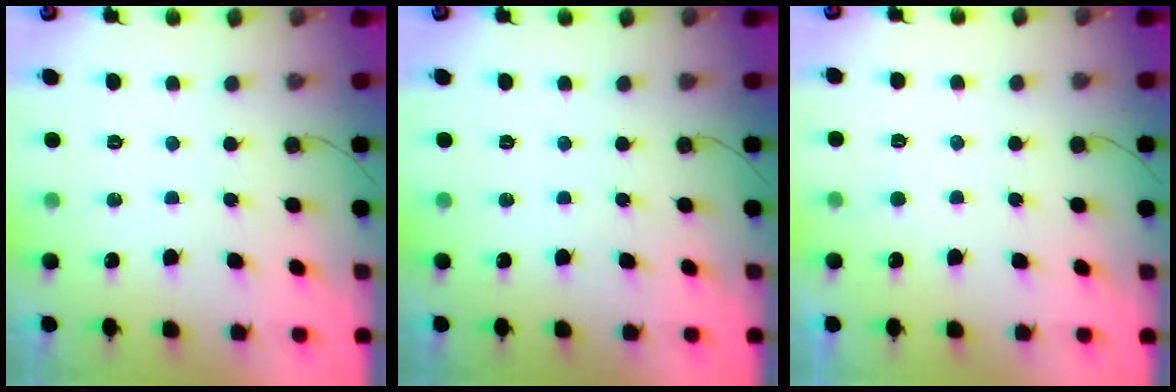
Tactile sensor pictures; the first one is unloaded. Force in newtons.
{"total": 0.0}
{"total": 2.0, "press": 2.0, "slide": 0.1}